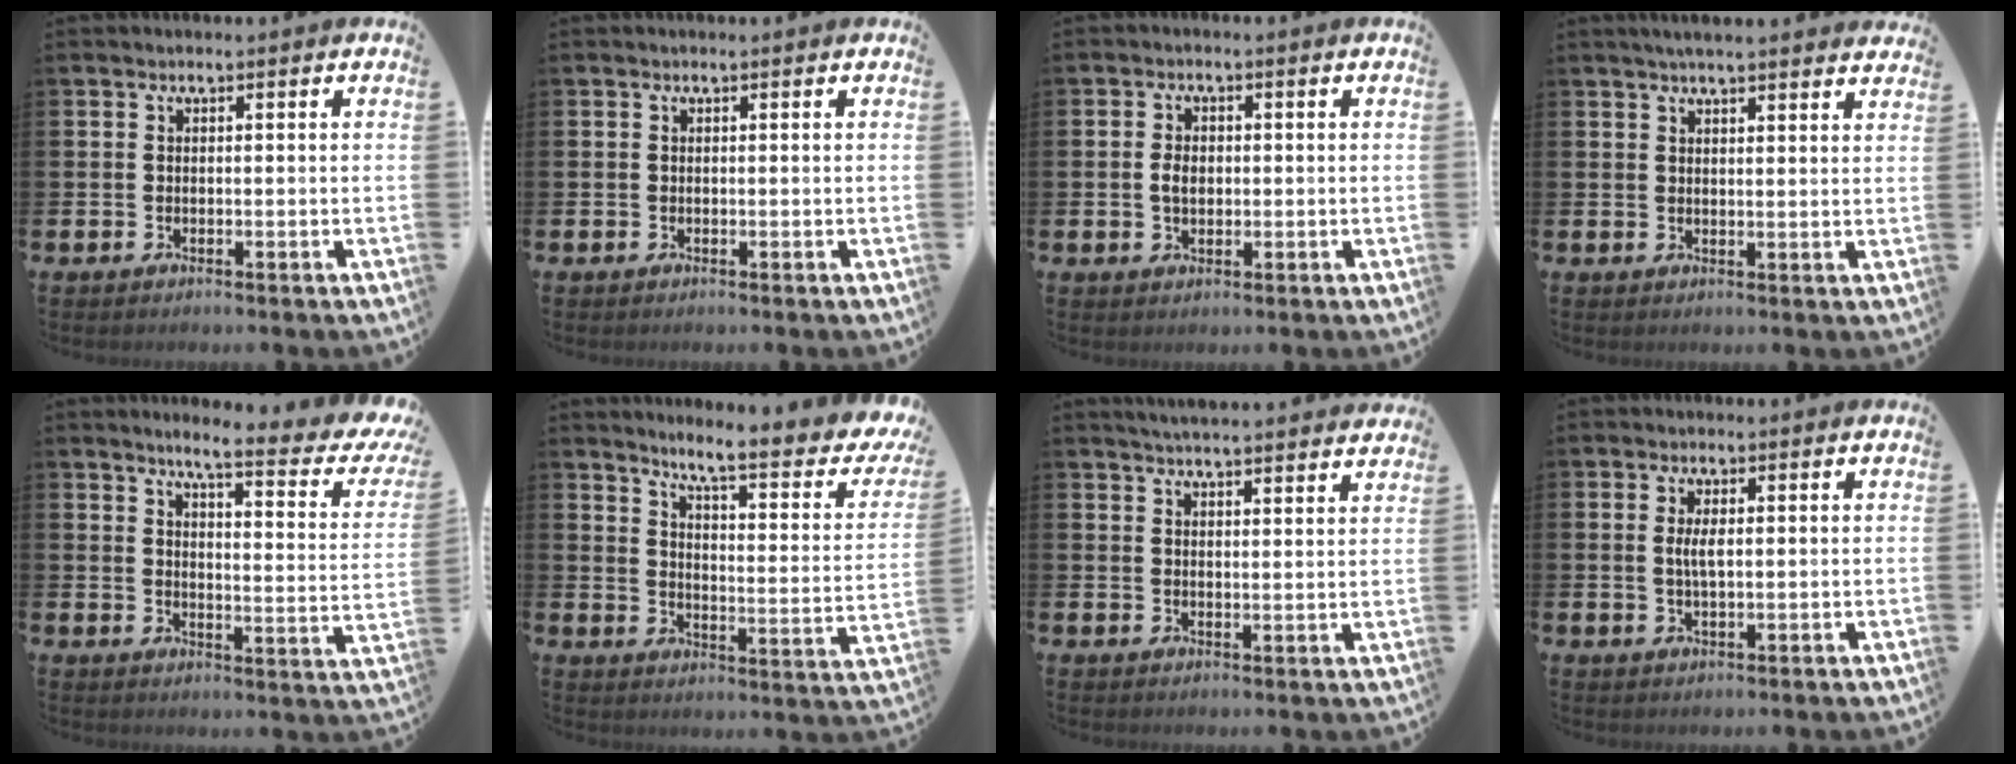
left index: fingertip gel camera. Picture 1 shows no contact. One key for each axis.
{"total": 0.0}
{"total": 2.7, "fx": 0.1, "fy": 1.9, "fz": 1.9, "tx": -0.026, "ty": 0.003, "tz": -0.002}
{"total": 3.5, "fx": 3.4, "fy": -0.2, "fz": 0.8, "tx": -0.018, "ty": -0.014, "tz": 0.060}
{"total": 5.3, "fx": 4.4, "fy": 0.6, "fz": 3.0, "tx": -0.047, "ty": -0.050, "tz": 0.057}
{"total": 6.9, "fx": 5.5, "fy": 1.1, "fz": 4.0, "tx": -0.079, "ty": -0.050, "tz": 0.080}
{"total": 4.0, "fx": 4.0, "fy": -0.3, "fz": 0.4, "tx": -0.010, "ty": -0.024, "tz": 0.070}
{"total": 2.6, "fx": 0.5, "fy": 0.9, "fz": 2.4, "tx": -0.043, "ty": 0.002, "tz": 0.005}